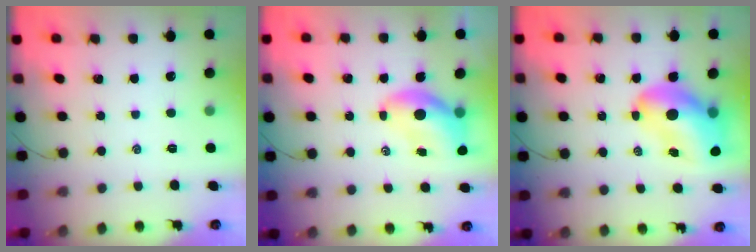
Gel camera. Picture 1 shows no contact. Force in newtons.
{"total": 8.4, "press": 8.2, "slide": 1.6}
{"total": 15.0, "press": 14.2, "slide": 4.8}